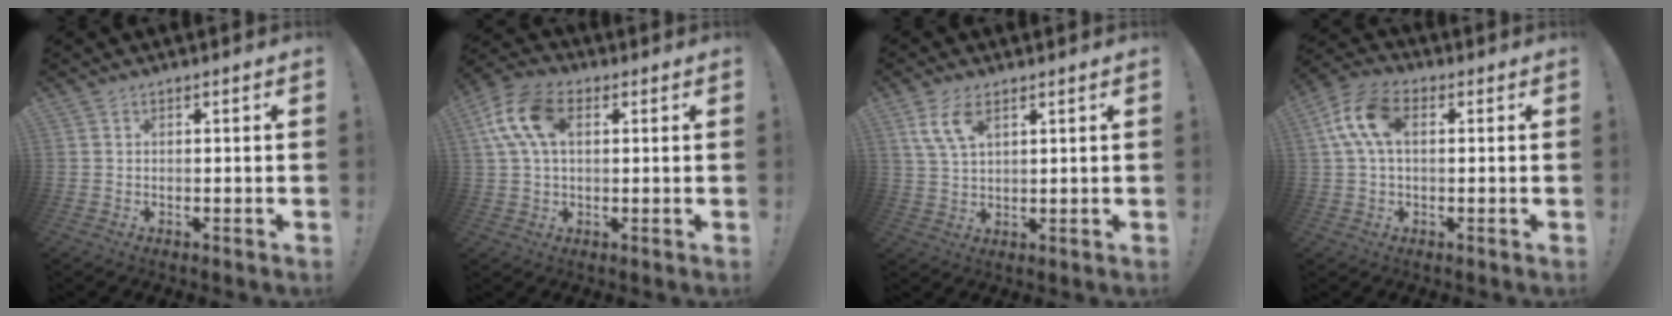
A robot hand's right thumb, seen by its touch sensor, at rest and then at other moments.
{"total": 13.5, "force": [3.5, 8.3, 10.1], "torque": [-0.191, 0.008, 0.068]}
{"total": 7.3, "force": [3.7, 3.0, 5.5], "torque": [-0.114, -0.007, 0.070]}
{"total": 11.0, "force": [2.1, 6.5, 8.7], "torque": [-0.171, 0.013, 0.042]}